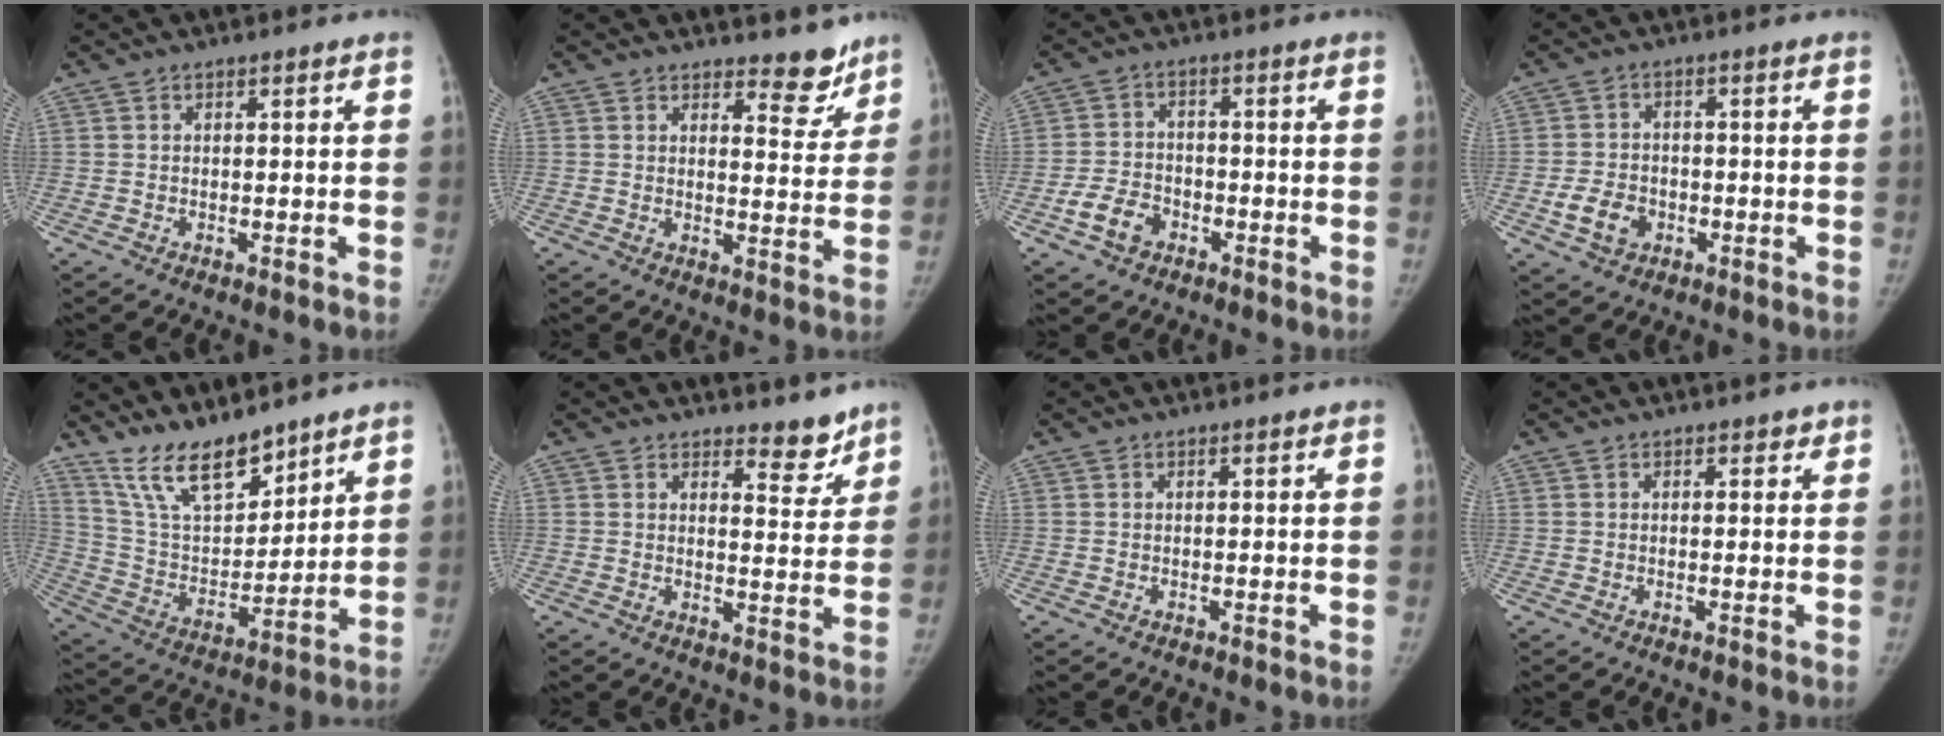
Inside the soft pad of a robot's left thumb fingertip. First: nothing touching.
{"total": 5.9, "force": [5.0, 2.5, 1.9], "torque": [0.008, -0.043, 0.066]}
{"total": 5.9, "force": [-3.1, 4.2, 2.8], "torque": [-0.050, 0.022, -0.054]}
{"total": 5.7, "force": [-2.1, 4.4, 3.0], "torque": [-0.049, 0.012, -0.034]}
{"total": 14.9, "force": [12.1, 5.4, 6.9], "torque": [-0.091, -0.073, 0.234]}
{"total": 5.1, "force": [4.4, 1.9, 1.6], "torque": [0.005, -0.039, 0.064]}
{"total": 0.0}
{"total": 1.1, "force": [0.8, 0.7, 0.4], "torque": [0.007, -0.004, 0.005]}